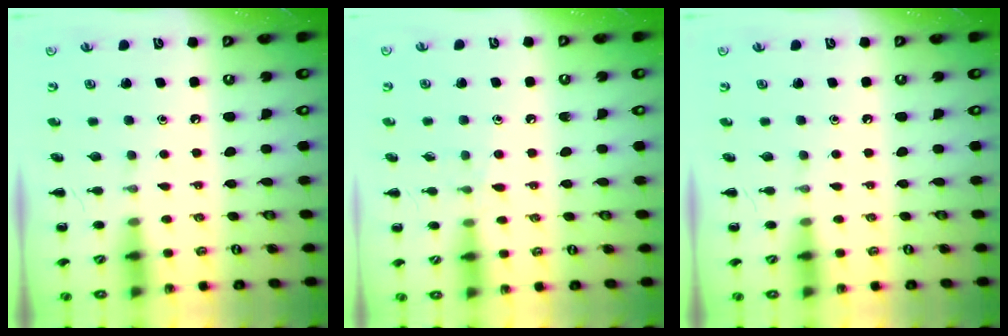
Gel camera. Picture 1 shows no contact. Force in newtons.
{"total": 6.0, "press": 5.7, "slide": 2.0}
{"total": 0.0}